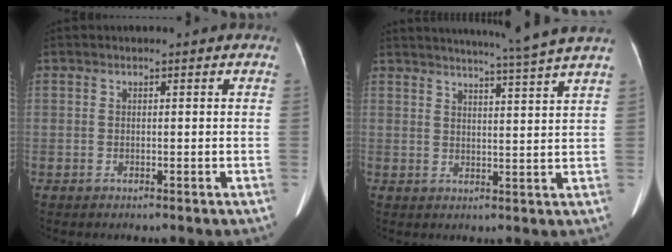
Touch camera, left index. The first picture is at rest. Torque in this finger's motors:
{"motor_torque": [0.81, -1.33, 0.09, 0.06]}